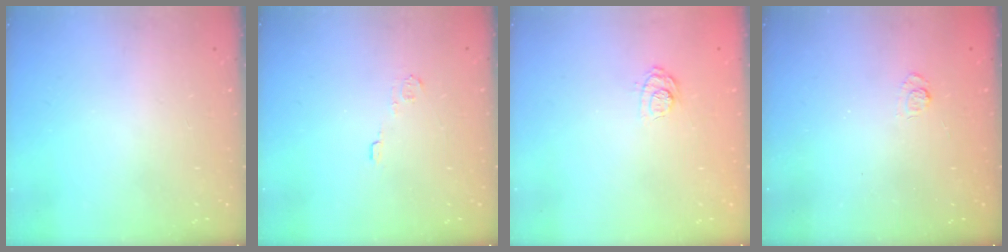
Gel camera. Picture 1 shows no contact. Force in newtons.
{"total": 3.5, "press": 3.5, "slide": 0.4}
{"total": 9.2, "press": 9.1, "slide": 1.4}
{"total": 3.0, "press": 2.6, "slide": 1.5}